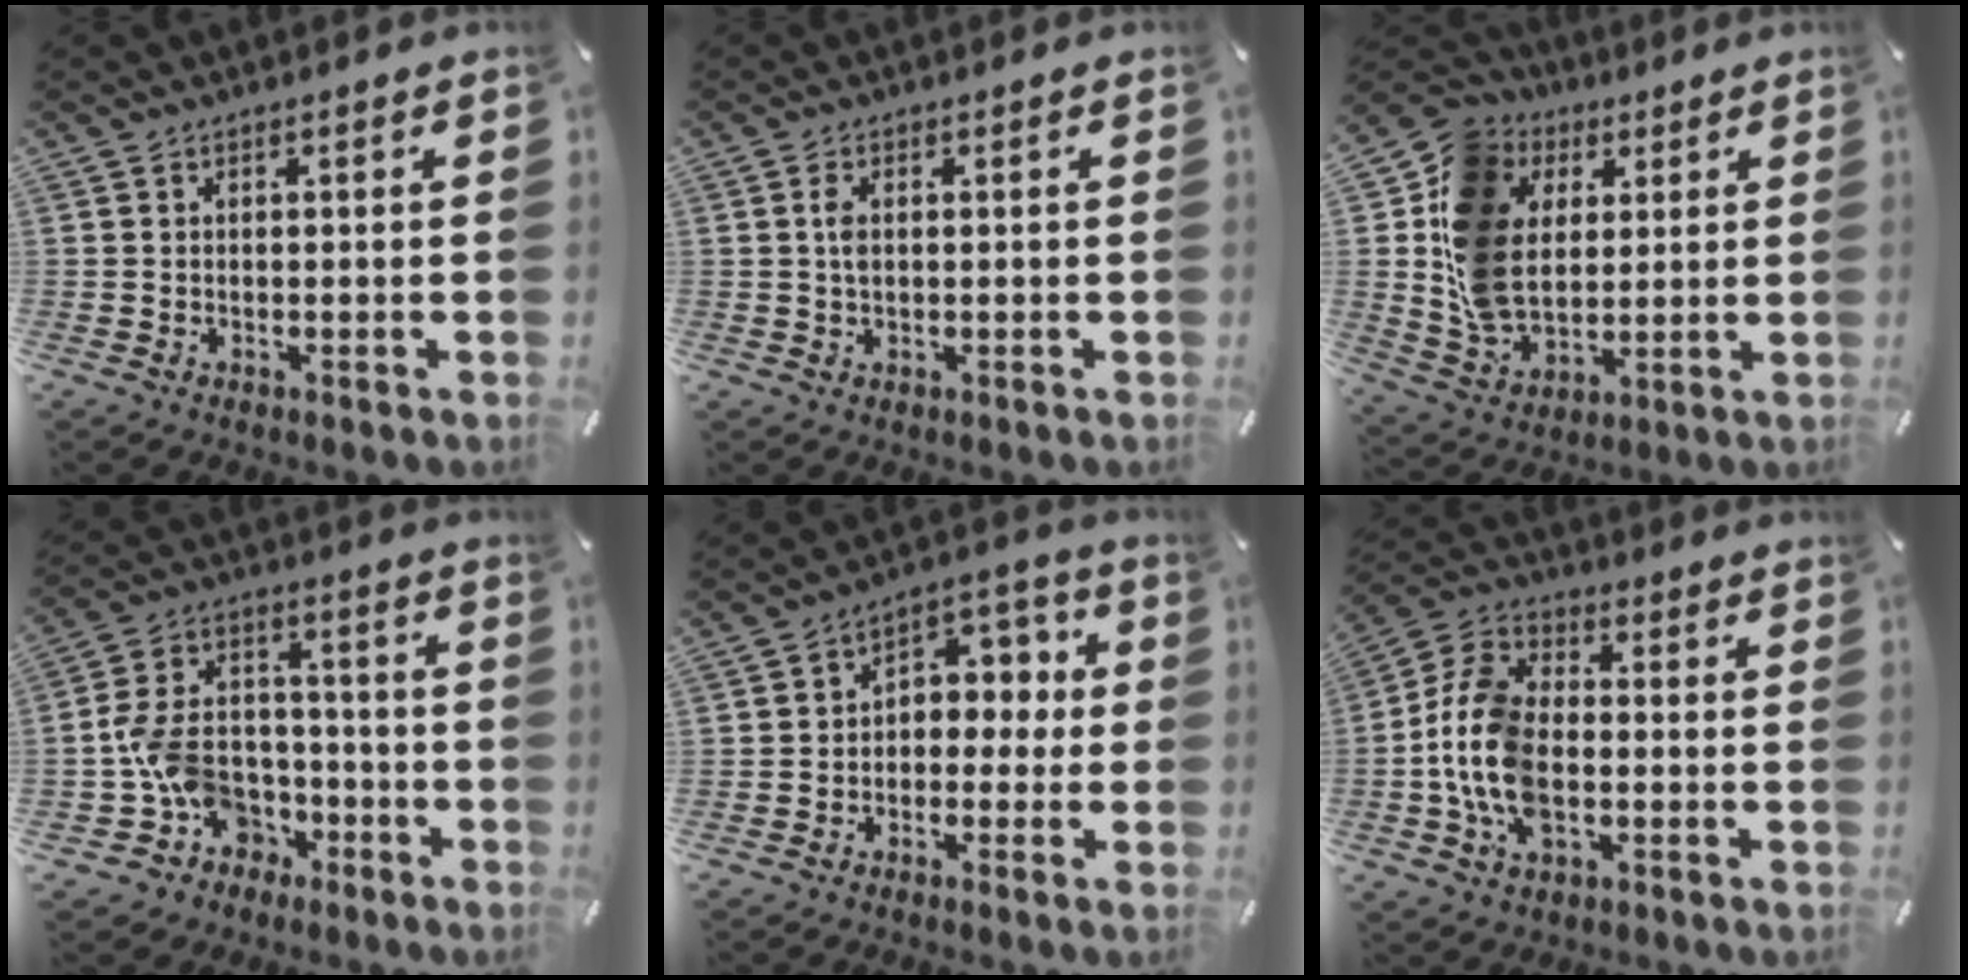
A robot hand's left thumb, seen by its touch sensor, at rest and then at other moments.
{"total": 2.4, "force": [0.4, 1.3, 2.0], "torque": [-0.042, 0.005, 0.005]}
{"total": 14.6, "force": [2.5, 12.3, 7.4], "torque": [-0.182, -0.015, 0.047]}
{"total": 12.8, "force": [-4.4, 10.6, 5.7], "torque": [-0.118, 0.029, -0.071]}
{"total": 5.7, "force": [-1.6, 4.9, 2.3], "torque": [-0.019, 0.014, -0.039]}
{"total": 12.8, "force": [-3.4, 8.4, 9.0], "torque": [-0.214, 0.007, -0.065]}